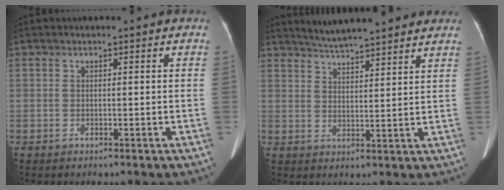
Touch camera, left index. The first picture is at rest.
{"total": 11.8, "force": [10.5, 1.2, 5.1], "torque": [-0.078, 0.021, 0.148]}